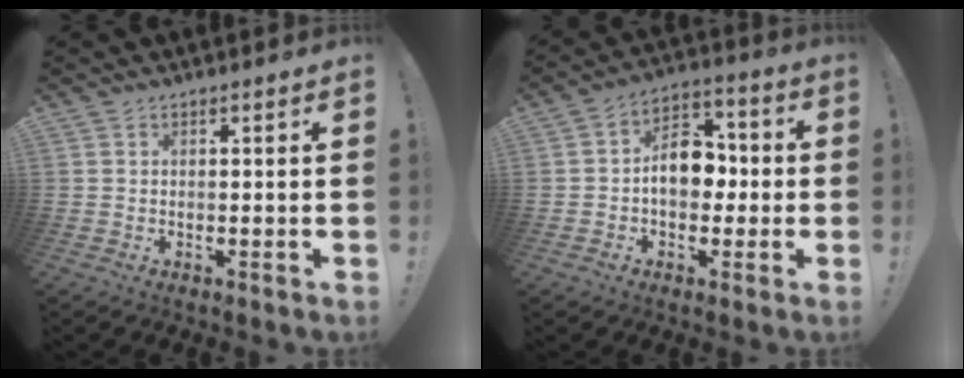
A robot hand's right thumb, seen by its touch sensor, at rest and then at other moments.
{"total": 12.3, "force": [-1.3, 8.9, 8.4], "torque": [-0.121, 0.020, -0.021]}